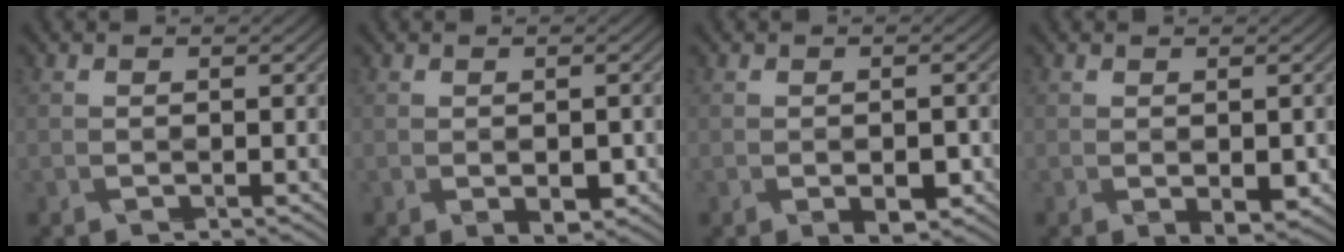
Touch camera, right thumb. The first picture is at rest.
{"total": 2.3, "force": [-0.7, 1.2, 1.8], "torque": [-0.032, -0.007, 0.000]}
{"total": 2.6, "force": [-1.3, 1.1, 2.0], "torque": [-0.032, -0.004, -0.011]}
{"total": 2.5, "force": [-0.4, 1.2, 2.2], "torque": [-0.038, -0.007, 0.005]}